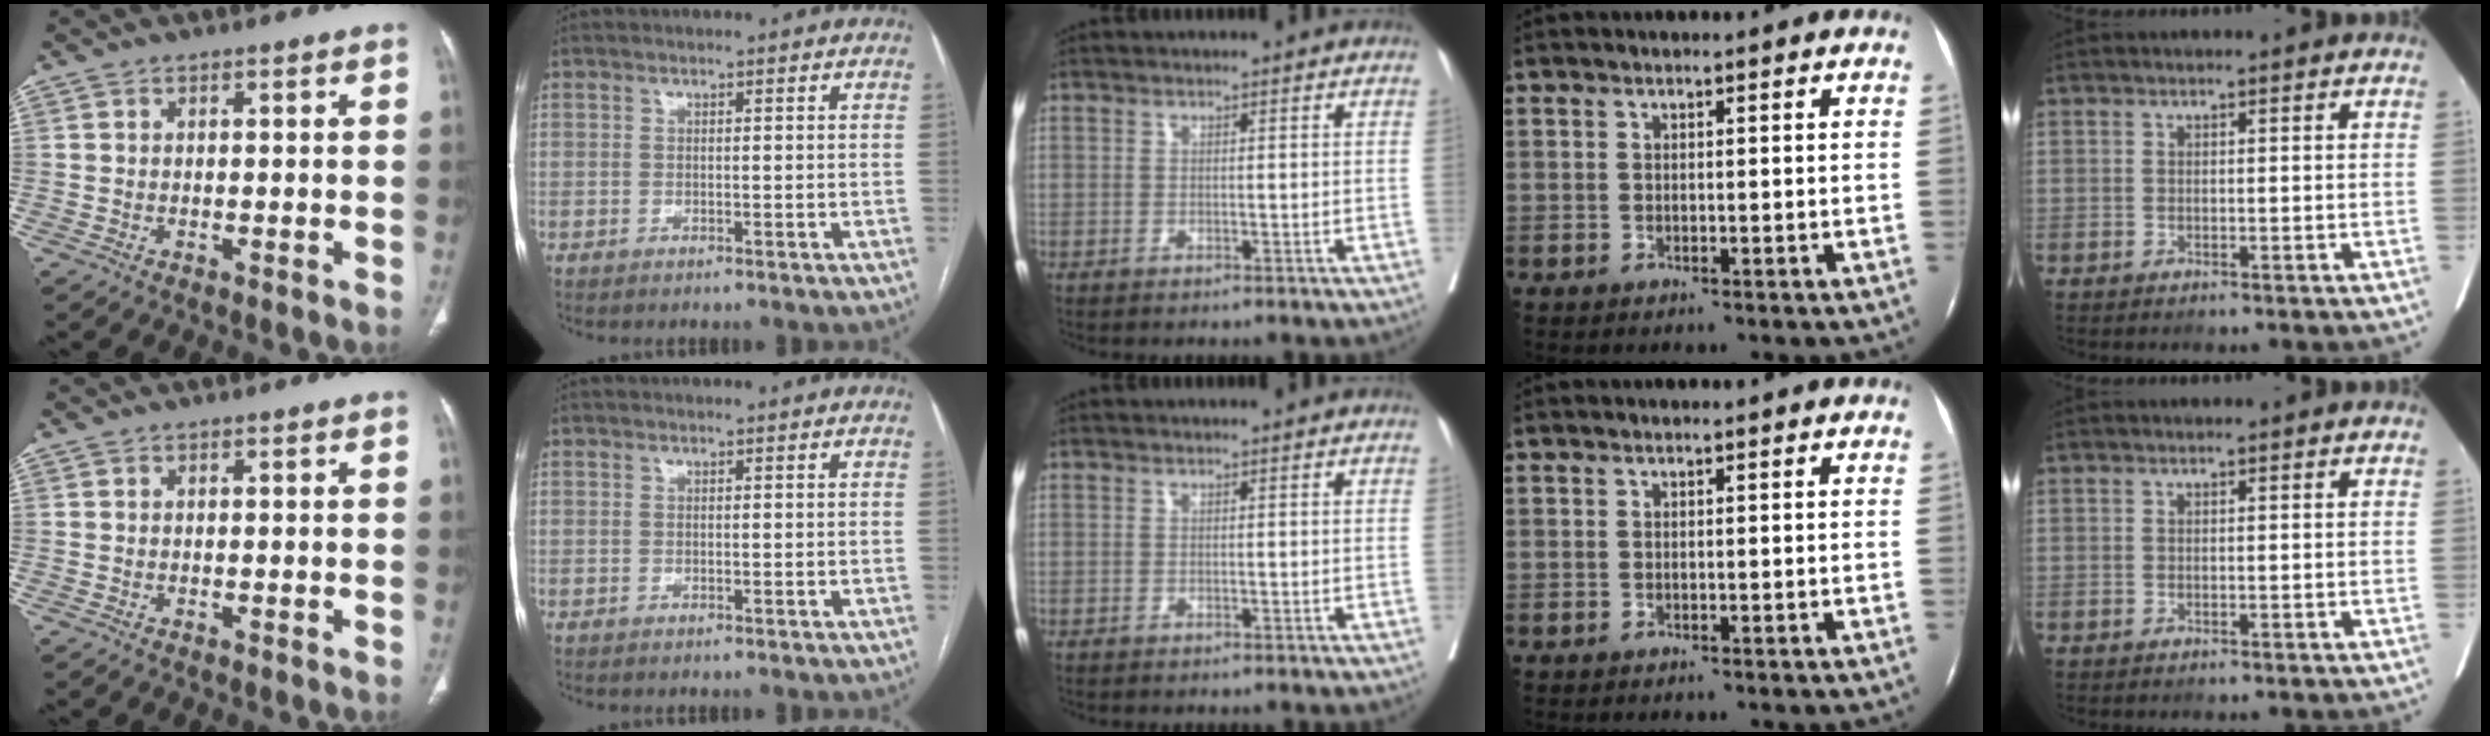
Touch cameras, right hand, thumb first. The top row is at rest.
{}